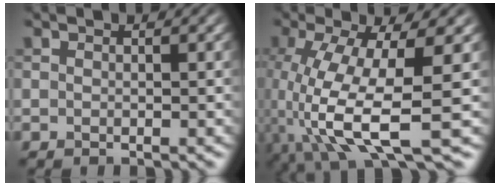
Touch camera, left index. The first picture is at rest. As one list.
[{"total": 11.3, "force": [-3.2, 3.3, 10.3], "torque": [-0.211, -0.014, -0.051]}]